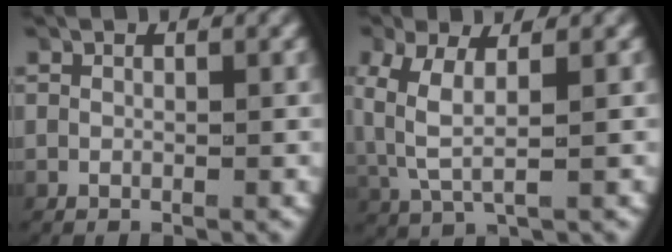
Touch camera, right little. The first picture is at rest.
{"total": 4.1, "force": [0.6, 2.2, 3.4], "torque": [-0.089, -0.013, 0.020]}